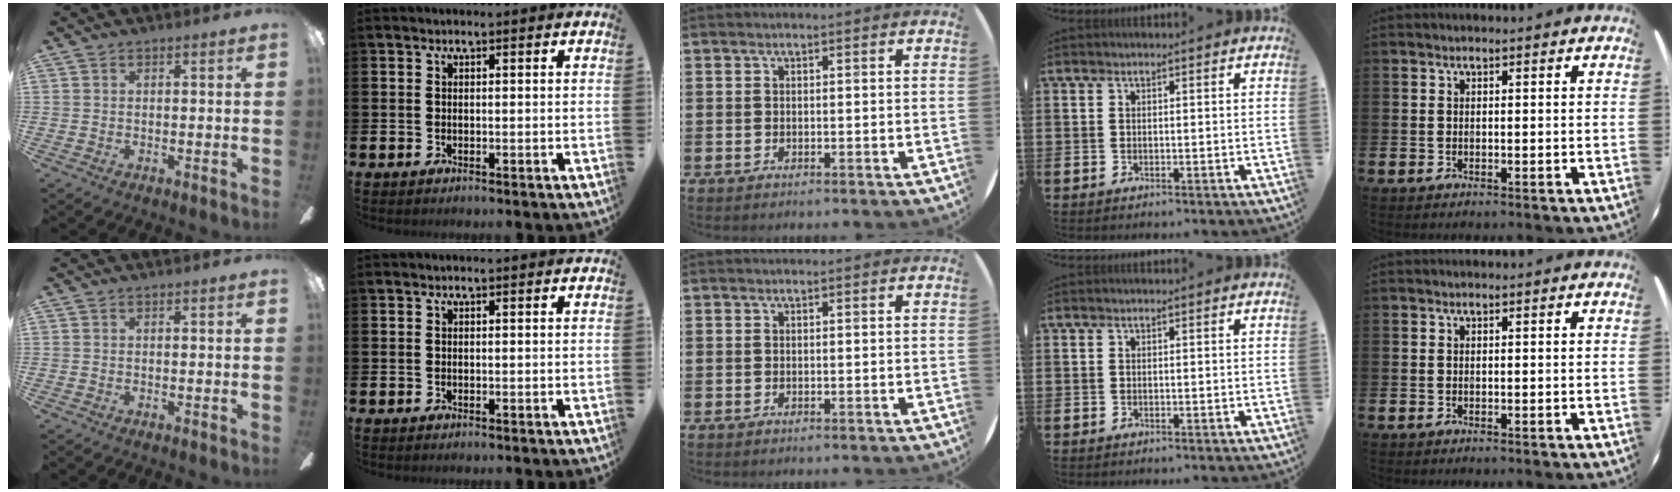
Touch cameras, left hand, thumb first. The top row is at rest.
{}